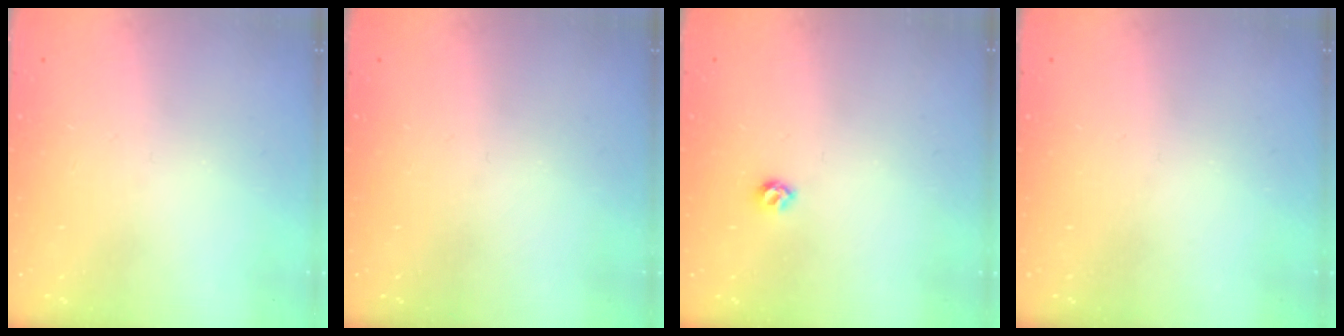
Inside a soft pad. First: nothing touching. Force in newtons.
{"total": 0.0}
{"total": 5.3, "press": 5.3, "slide": 0.7}
{"total": 0.0}